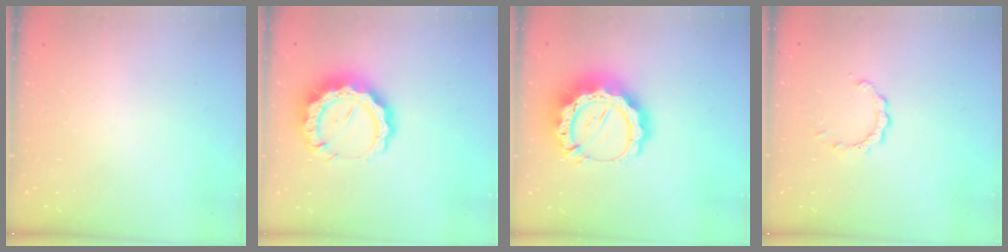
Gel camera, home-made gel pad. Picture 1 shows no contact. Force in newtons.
{"total": 14.2, "press": 14.2, "slide": 1.2}
{"total": 17.8, "press": 17.7, "slide": 1.6}
{"total": 2.3, "press": 2.3, "slide": 0.3}